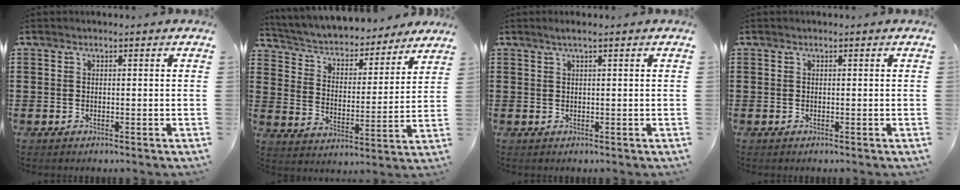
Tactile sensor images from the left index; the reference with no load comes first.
{"total": 4.0, "force": [3.7, 1.2, 1.1], "torque": [-0.042, -0.026, 0.055]}
{"total": 1.3, "force": [0.6, 0.0, 1.1], "torque": [-0.021, -0.001, 0.011]}
{"total": 0.0}